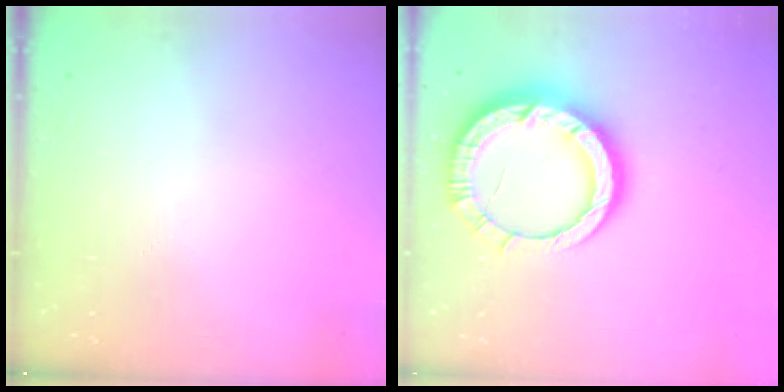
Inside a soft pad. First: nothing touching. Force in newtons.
{"total": 15.6, "press": 15.5, "slide": 1.6}